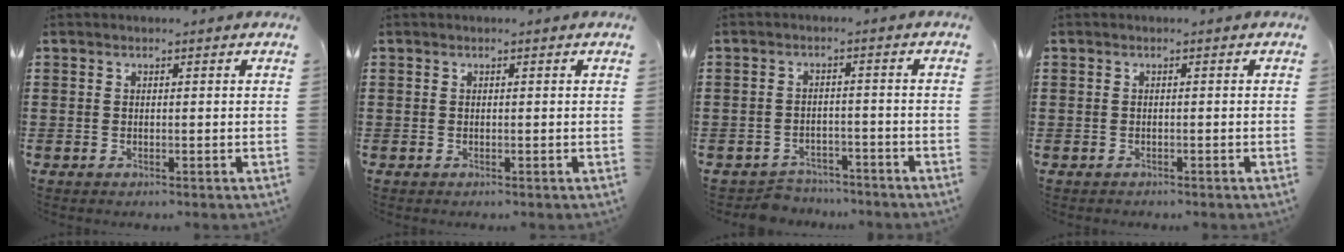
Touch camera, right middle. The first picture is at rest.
{"total": 0.0}
{"total": 3.1, "force": [-3.1, 0.7, -0.2], "torque": [-0.006, 0.000, -0.067]}
{"total": 0.6, "force": [-0.5, 0.4, -0.1], "torque": [0.001, 0.003, -0.012]}